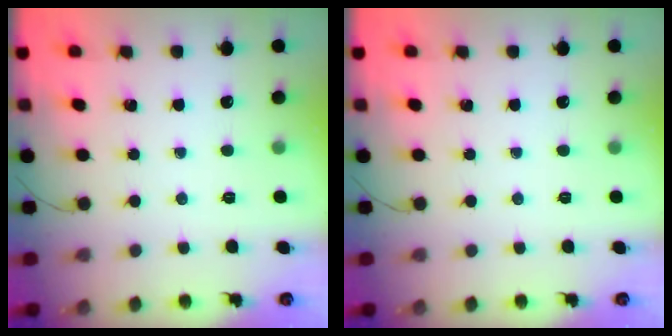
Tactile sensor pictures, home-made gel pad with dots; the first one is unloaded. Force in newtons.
{"total": 0.0}